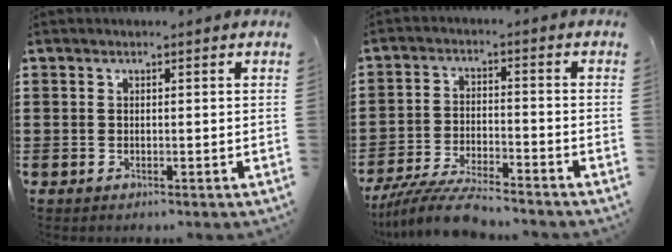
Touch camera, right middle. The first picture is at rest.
{"total": 7.2, "force": [-6.7, 0.3, 2.6], "torque": [-0.054, -0.004, -0.130]}